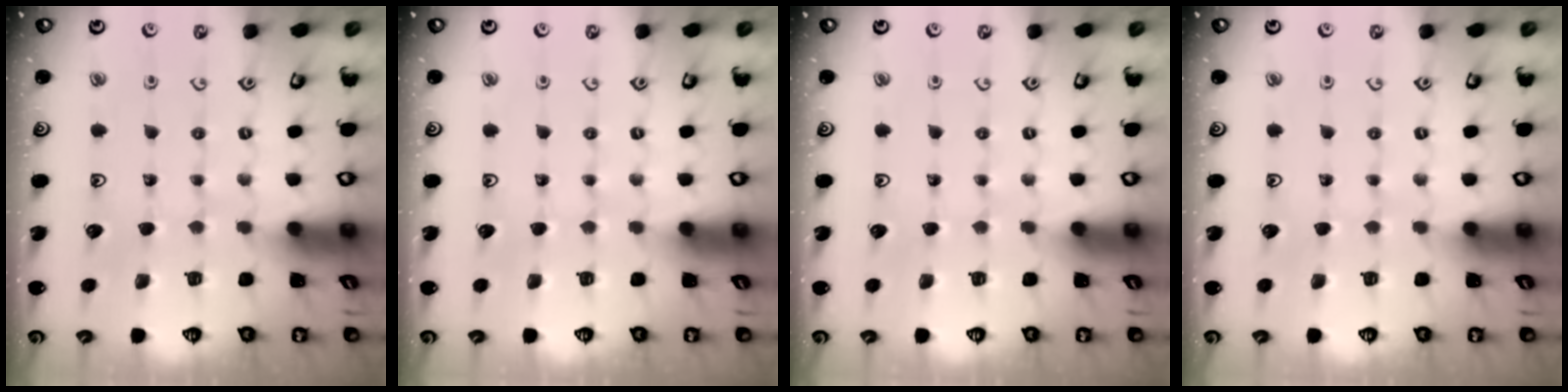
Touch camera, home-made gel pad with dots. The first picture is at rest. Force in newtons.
{"total": 0.0}
{"total": 0.0}
{"total": 0.0}